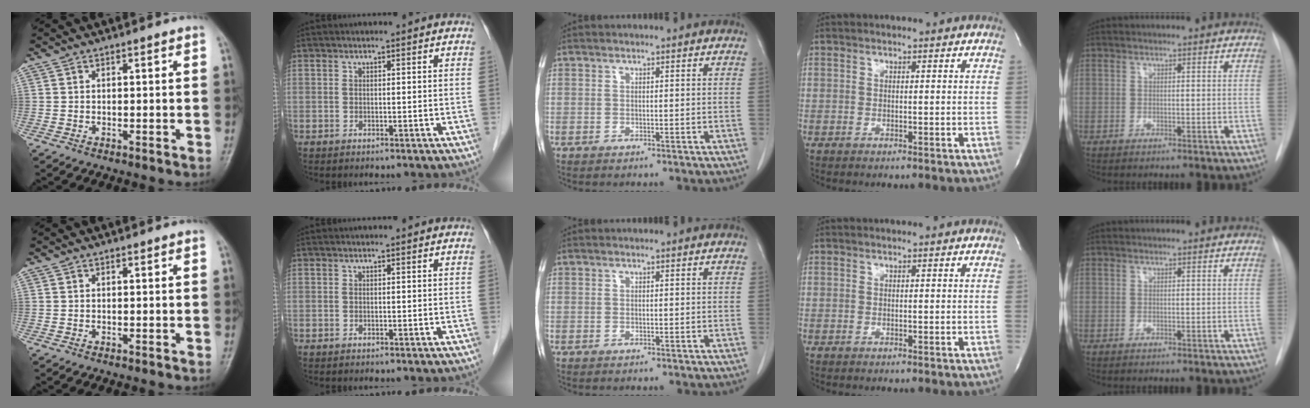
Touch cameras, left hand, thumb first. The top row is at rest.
{}